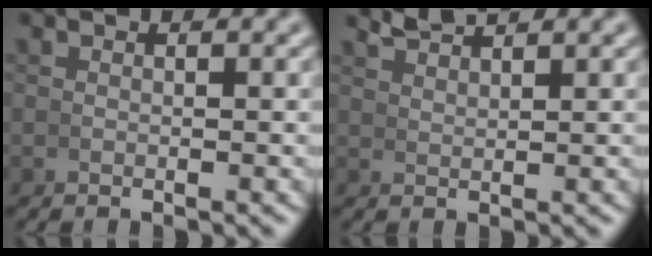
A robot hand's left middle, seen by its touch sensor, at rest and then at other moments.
{"total": 2.6, "force": [2.5, -0.1, 0.6], "torque": [-0.007, 0.009, 0.049]}